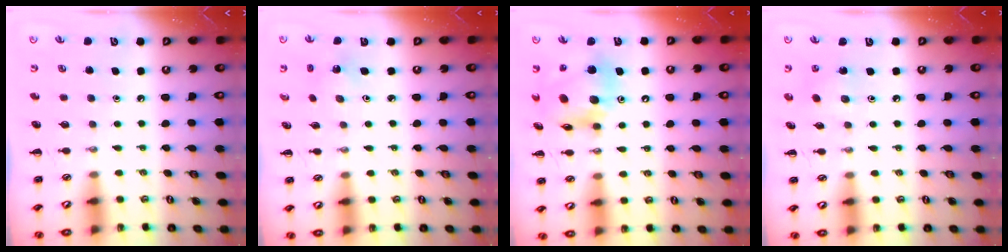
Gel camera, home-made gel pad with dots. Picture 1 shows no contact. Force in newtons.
{"total": 2.1, "press": 1.9, "slide": 0.7}
{"total": 14.8, "press": 14.1, "slide": 4.3}
{"total": 3.4, "press": 3.3, "slide": 0.9}